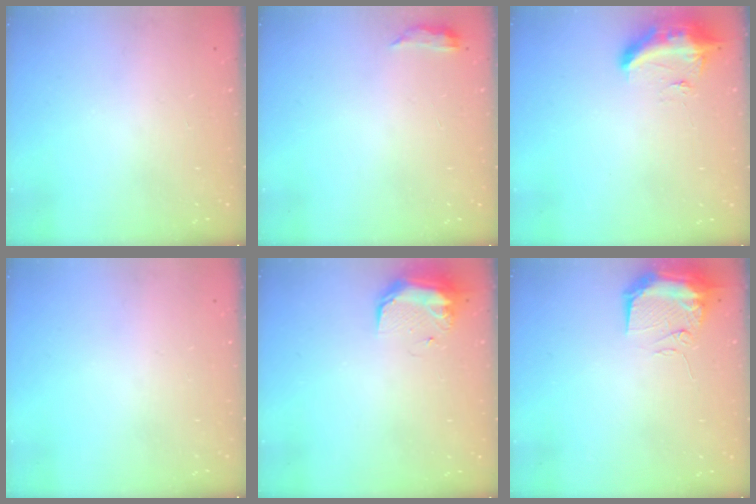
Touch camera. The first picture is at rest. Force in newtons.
{"total": 3.2, "press": 3.1, "slide": 0.6}
{"total": 9.6, "press": 9.4, "slide": 1.9}
{"total": 0.0}
{"total": 9.1, "press": 9.0, "slide": 0.9}
{"total": 10.2, "press": 10.1, "slide": 1.7}